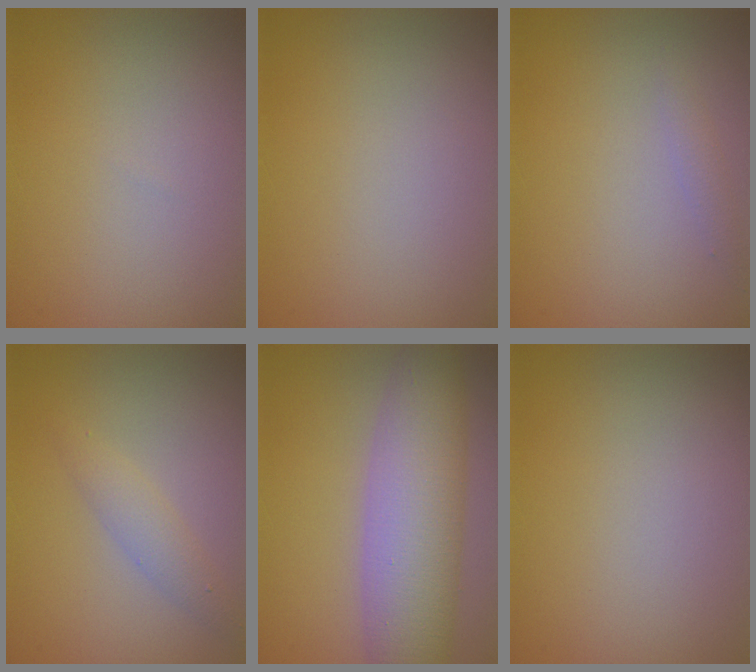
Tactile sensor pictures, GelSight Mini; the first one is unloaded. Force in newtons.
{"total": 0.0}
{"total": 0.8, "press": 0.8, "slide": 0.0}
{"total": 1.7, "press": 1.7, "slide": 0.0}
{"total": 7.6, "press": 7.6, "slide": 0.2}
{"total": 0.0}